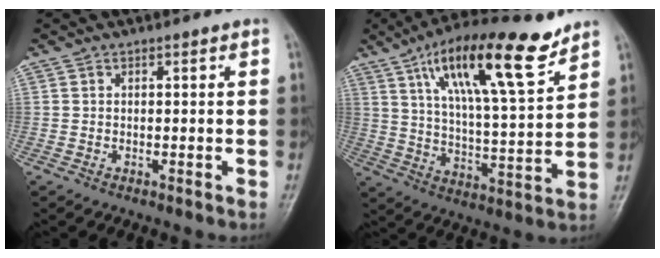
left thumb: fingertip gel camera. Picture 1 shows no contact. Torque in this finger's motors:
{"motor_torque": [0.34, 0.43, 1.61, -1.16, 0.34]}